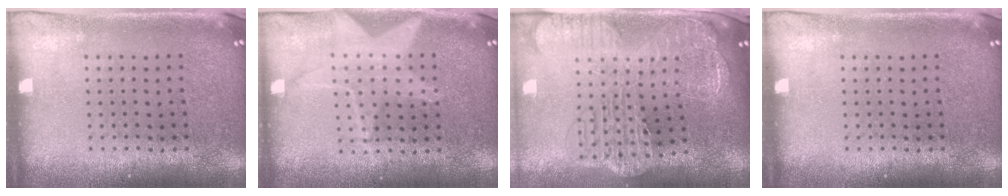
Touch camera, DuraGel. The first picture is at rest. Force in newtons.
{"total": 0.9, "press": 0.9, "slide": 0.0}
{"total": 3.3, "press": 2.7, "slide": 1.9}
{"total": 0.0}